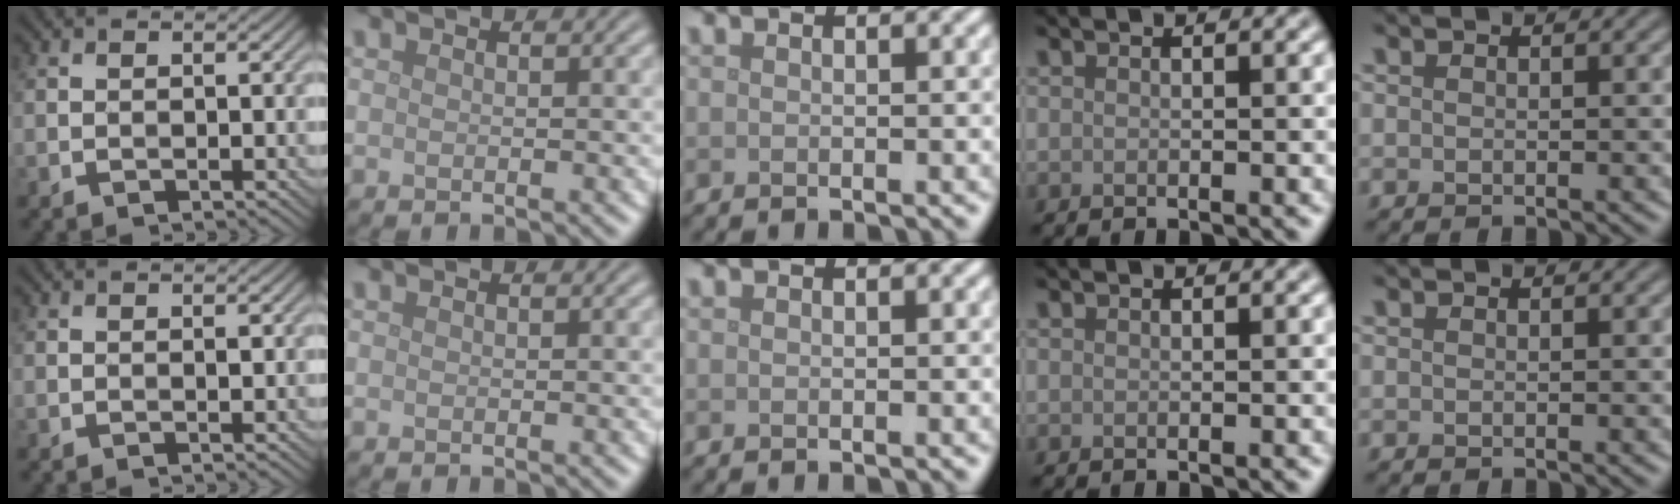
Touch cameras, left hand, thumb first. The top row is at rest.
{"thumb": {"total": 0.5, "force": [0.1, 0.2, 0.5], "torque": [-0.006, -0.003, 0.000]}}